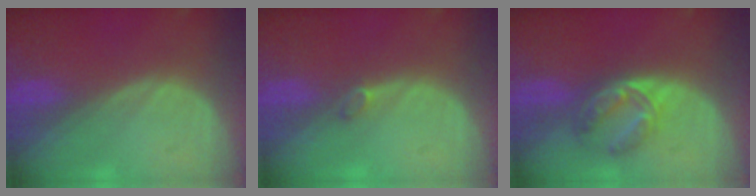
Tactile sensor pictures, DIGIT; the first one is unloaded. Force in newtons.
{"total": 1.2, "press": 1.2, "slide": 0.2}
{"total": 5.9, "press": 5.6, "slide": 1.9}